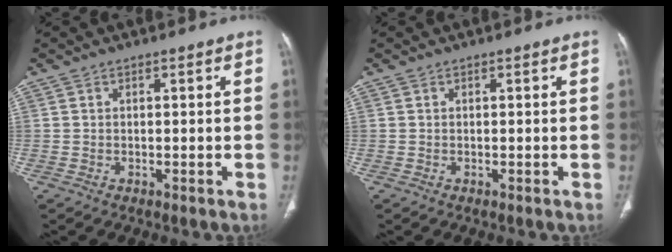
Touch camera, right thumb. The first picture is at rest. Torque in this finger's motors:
{"motor_torque": [0.00, 0.00, 0.00, 0.00, 0.03]}